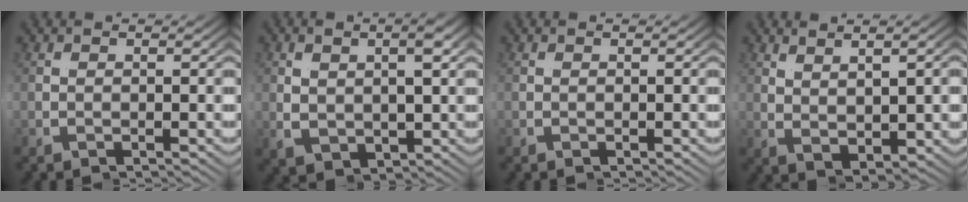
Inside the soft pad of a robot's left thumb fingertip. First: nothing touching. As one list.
[{"total": 2.1, "force": [-0.2, 0.4, 2.1], "torque": [-0.029, 0.000, -0.001]}, {"total": 0.0}, {"total": 2.1, "force": [1.3, -1.5, 0.6], "torque": [-0.003, 0.021, 0.014]}]